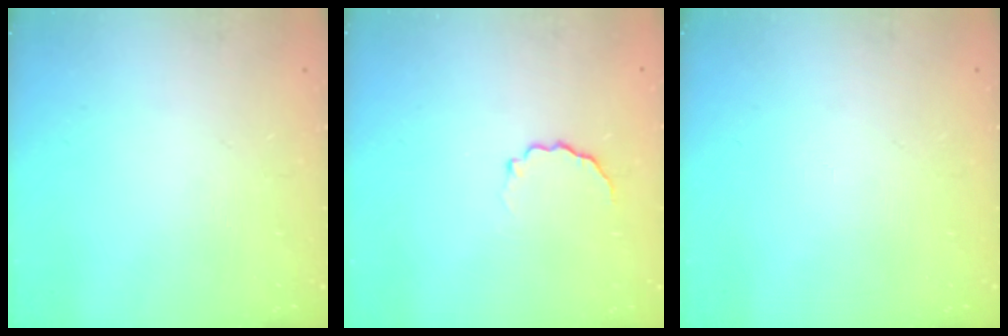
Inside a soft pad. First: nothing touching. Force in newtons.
{"total": 4.0, "press": 3.9, "slide": 0.7}
{"total": 0.0}